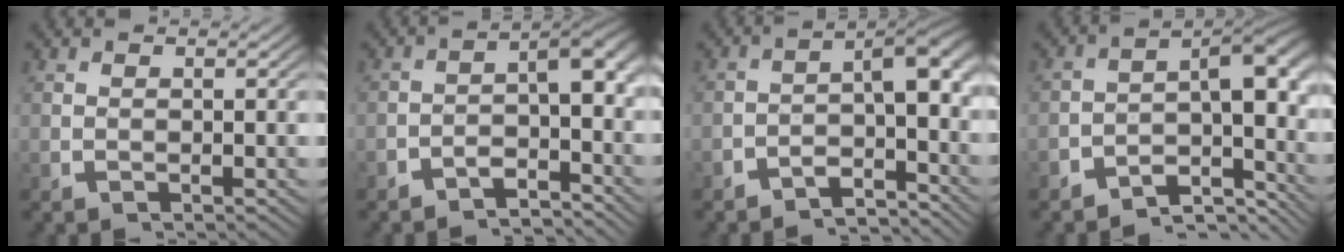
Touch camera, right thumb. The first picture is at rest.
{"total": 5.4, "force": [-2.1, 2.8, 4.1], "torque": [-0.041, -0.004, -0.040]}
{"total": 6.7, "force": [-2.2, 3.4, 5.3], "torque": [-0.058, -0.010, -0.042]}
{"total": 9.4, "force": [-3.6, 5.2, 7.0], "torque": [-0.084, -0.019, -0.060]}